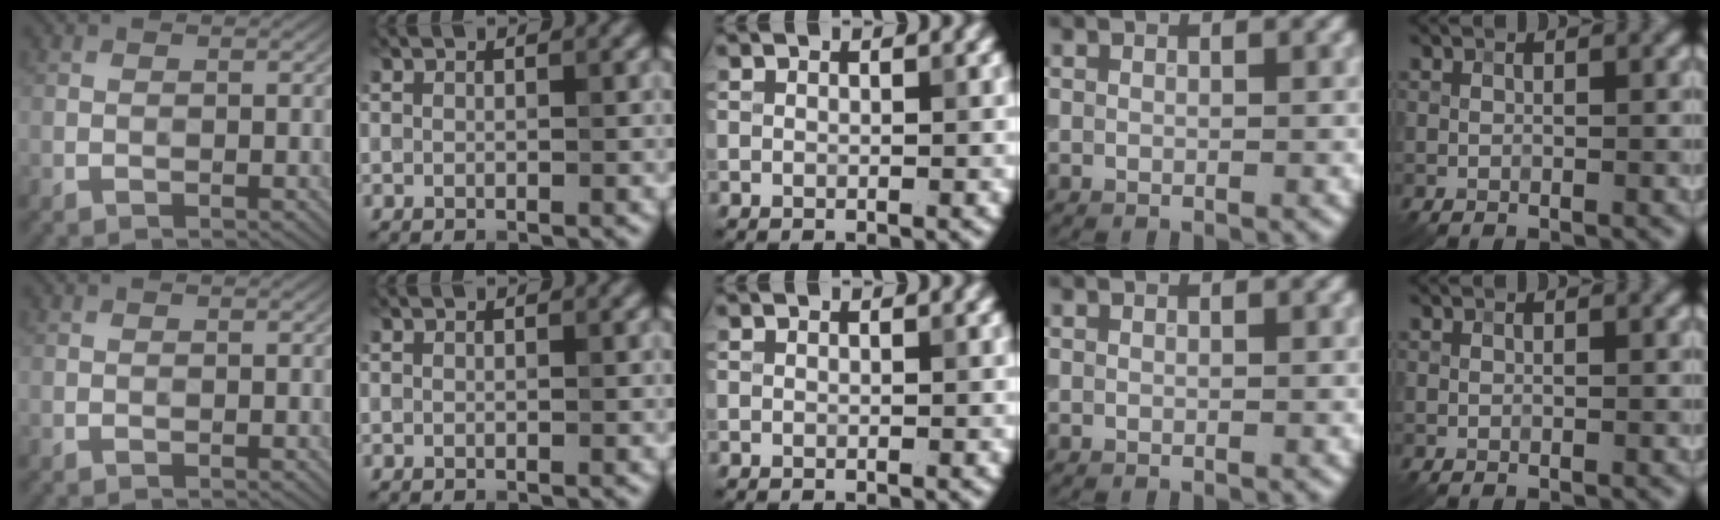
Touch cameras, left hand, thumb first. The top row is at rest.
{}